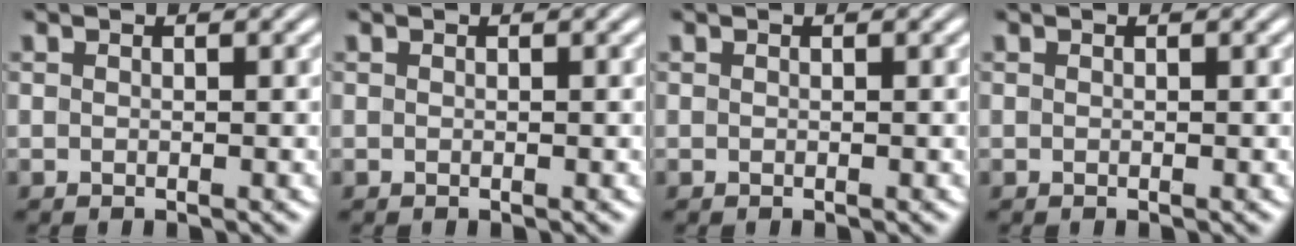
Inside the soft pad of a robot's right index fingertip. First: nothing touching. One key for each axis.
{"total": 0.0}
{"total": 0.0}
{"total": 0.0}